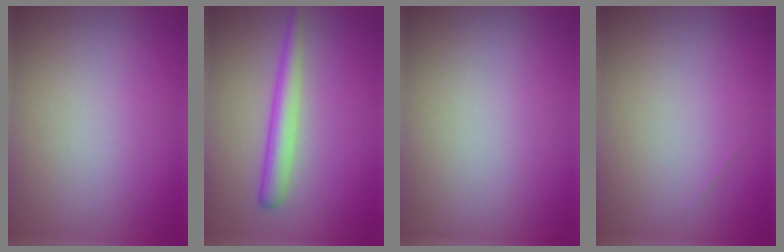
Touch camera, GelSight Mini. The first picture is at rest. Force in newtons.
{"total": 2.9, "press": 2.9, "slide": 0.1}
{"total": 0.0}
{"total": 0.0}